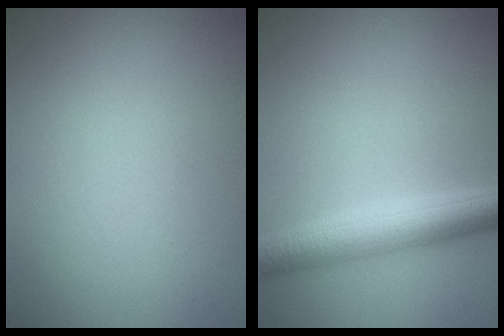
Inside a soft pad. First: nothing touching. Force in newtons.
{"total": 4.9, "press": 4.9, "slide": 0.0}